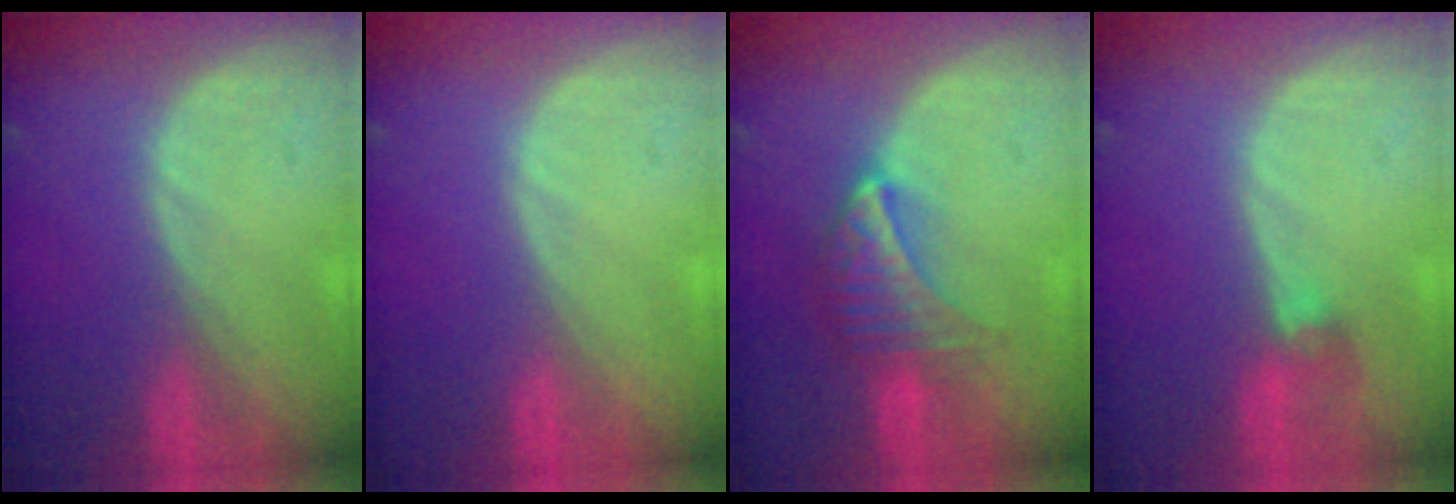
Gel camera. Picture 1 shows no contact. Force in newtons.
{"total": 0.0}
{"total": 7.0, "press": 6.2, "slide": 3.2}
{"total": 2.8, "press": 2.6, "slide": 1.0}